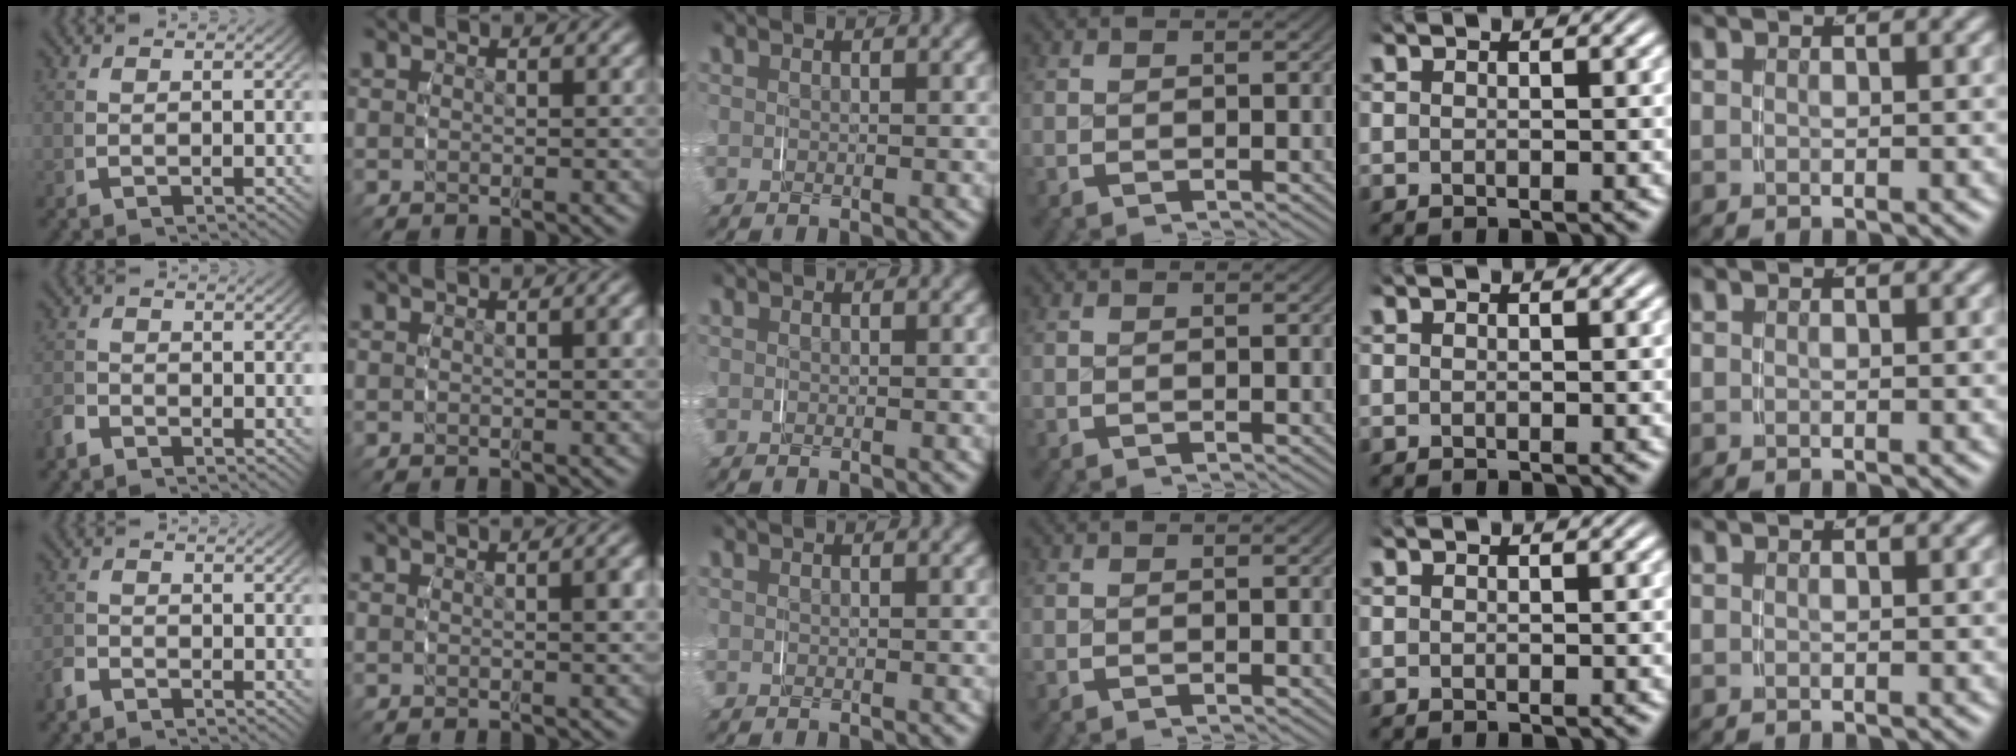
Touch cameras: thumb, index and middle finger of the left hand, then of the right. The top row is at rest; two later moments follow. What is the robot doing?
{"motion": "grasp_and_lifting", "object": "lipstick"}